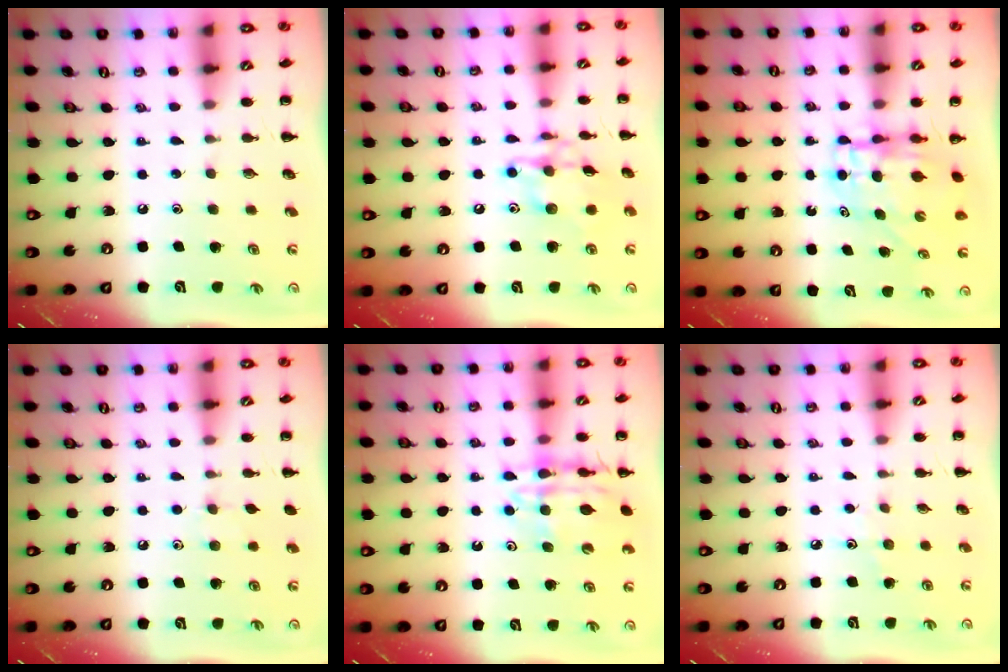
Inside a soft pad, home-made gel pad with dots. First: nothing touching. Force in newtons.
{"total": 13.2, "press": 13.2, "slide": 0.7}
{"total": 6.2, "press": 6.1, "slide": 1.1}
{"total": 4.2, "press": 4.0, "slide": 1.3}
{"total": 13.0, "press": 12.6, "slide": 3.1}
{"total": 3.4, "press": 3.1, "slide": 1.3}